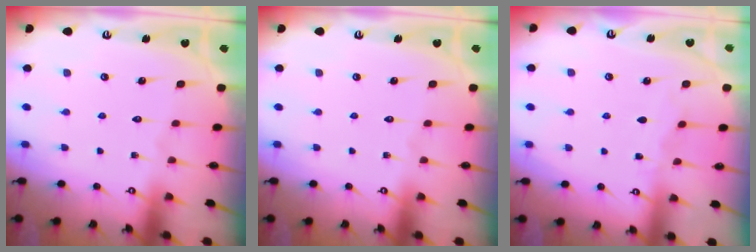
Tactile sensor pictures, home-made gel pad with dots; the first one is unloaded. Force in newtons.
{"total": 0.0}
{"total": 2.6, "press": 2.6, "slide": 0.1}